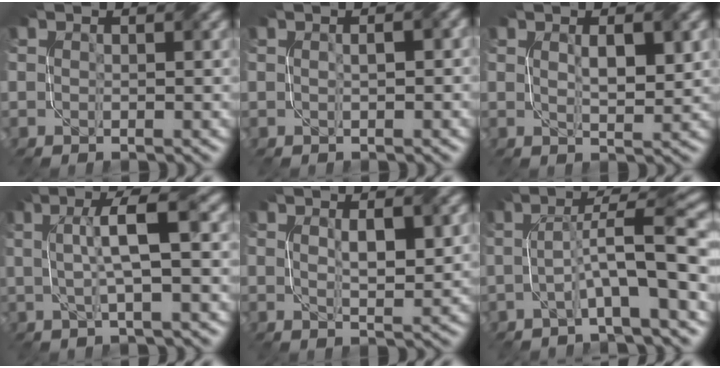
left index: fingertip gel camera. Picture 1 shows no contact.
{"total": 1.7, "force": [0.4, 0.6, 1.5], "torque": [-0.016, 0.002, 0.003]}
{"total": 3.0, "force": [0.7, 0.9, 2.8], "torque": [-0.053, 0.001, 0.018]}
{"total": 5.0, "force": [0.7, 0.8, 4.9], "torque": [-0.087, 0.012, 0.014]}
{"total": 3.0, "force": [0.8, 0.8, 2.7], "torque": [-0.053, 0.001, 0.019]}
{"total": 6.7, "force": [-0.6, 0.9, 6.6], "torque": [-0.111, 0.021, -0.018]}